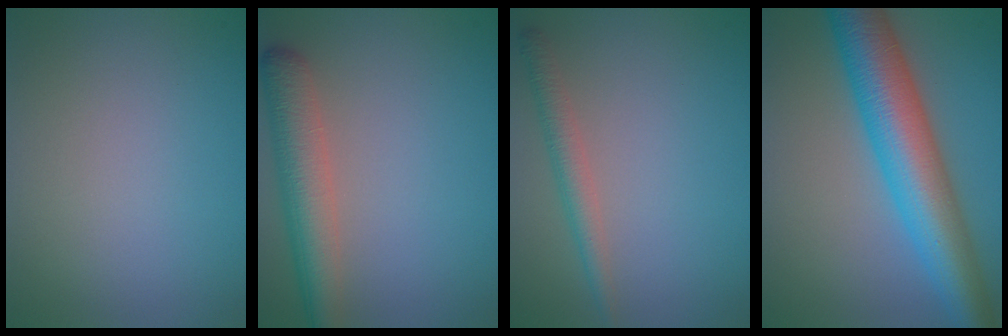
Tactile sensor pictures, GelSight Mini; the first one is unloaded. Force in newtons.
{"total": 5.1, "press": 5.1, "slide": 0.3}
{"total": 2.3, "press": 2.3, "slide": 0.1}
{"total": 9.5, "press": 9.5, "slide": 0.1}